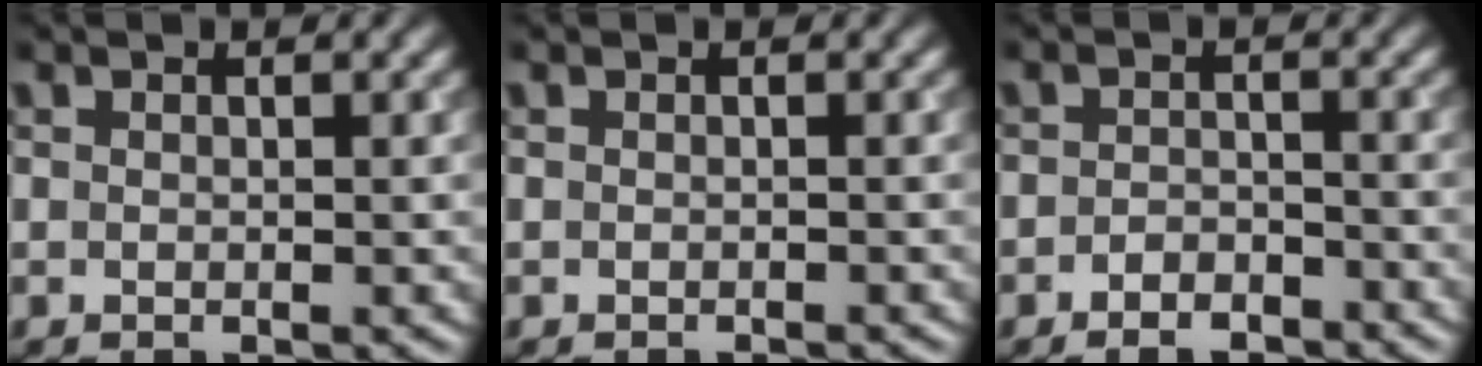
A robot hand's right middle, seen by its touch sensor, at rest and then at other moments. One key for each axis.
{"total": 0.7, "fx": -0.6, "fy": 0.1, "fz": 0.2, "tx": 0.000, "ty": 0.000, "tz": -0.009}
{"total": 2.4, "fx": -1.8, "fy": 1.1, "fz": 1.2, "tx": -0.017, "ty": 0.002, "tz": -0.031}